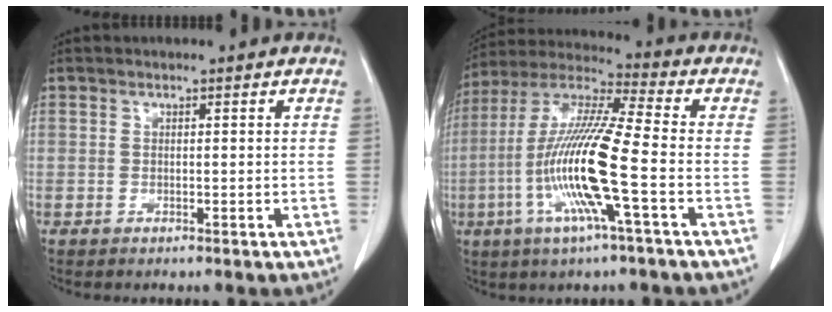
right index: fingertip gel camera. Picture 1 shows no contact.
{"total": 16.6, "force": [-4.4, 0.7, 16.0], "torque": [-0.330, -0.010, -0.092]}